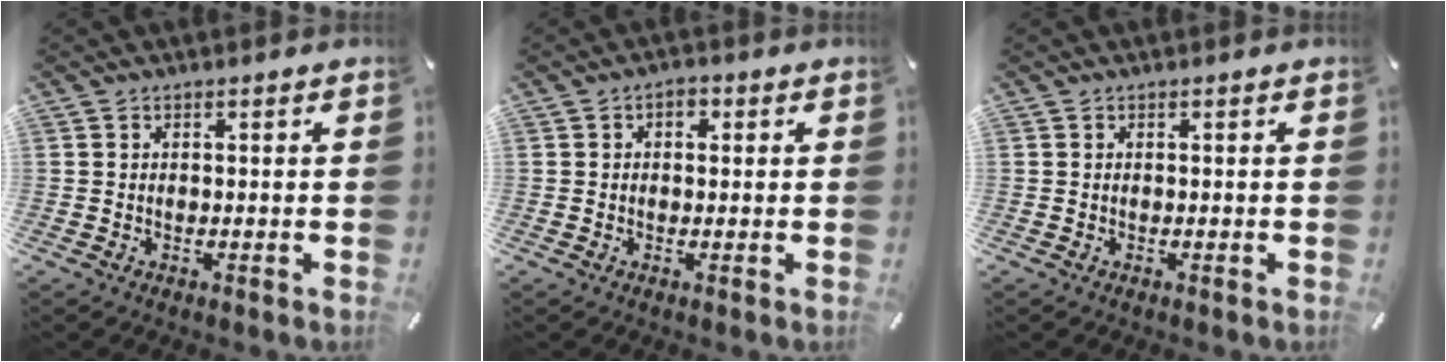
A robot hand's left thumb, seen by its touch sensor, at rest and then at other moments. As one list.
[{"total": 2.4, "force": [0.4, 1.6, 1.7], "torque": [-0.027, 0.006, 0.004]}, {"total": 0.0}]